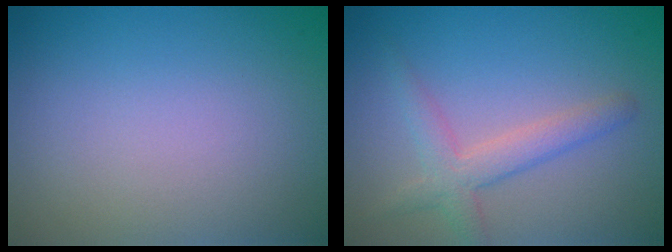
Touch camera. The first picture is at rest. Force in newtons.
{"total": 3.0, "press": 3.0, "slide": 0.1}